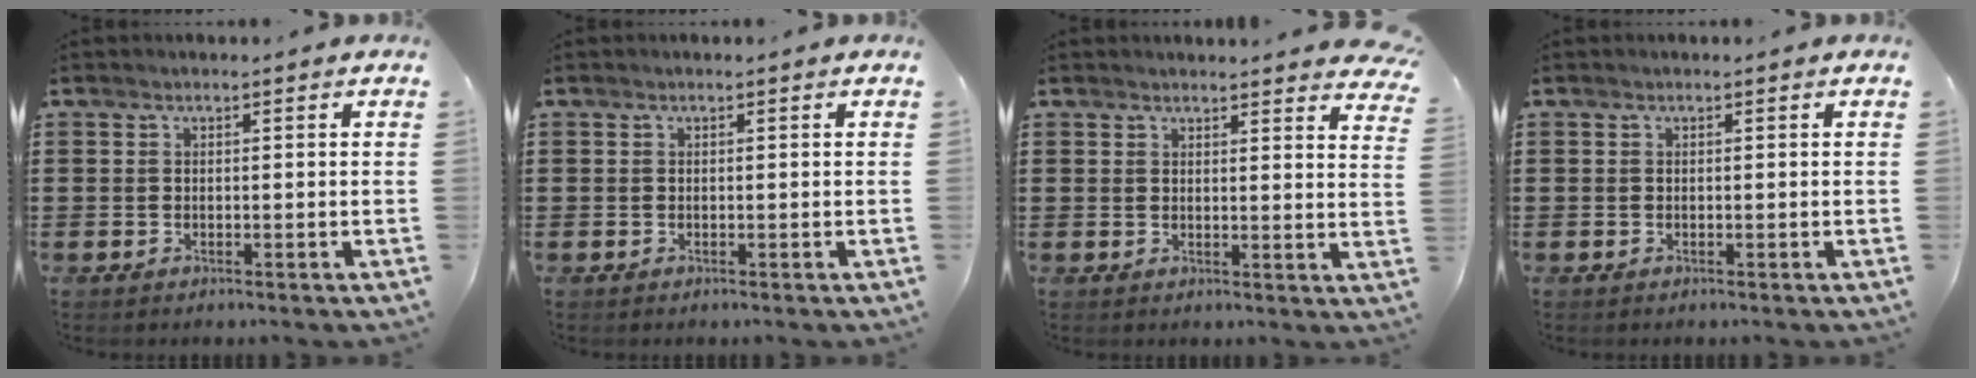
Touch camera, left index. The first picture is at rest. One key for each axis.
{"total": 0.0}
{"total": 2.7, "fx": 2.6, "fy": -0.2, "fz": 0.4, "tx": -0.007, "ty": -0.012, "tz": 0.048}
{"total": 0.0}